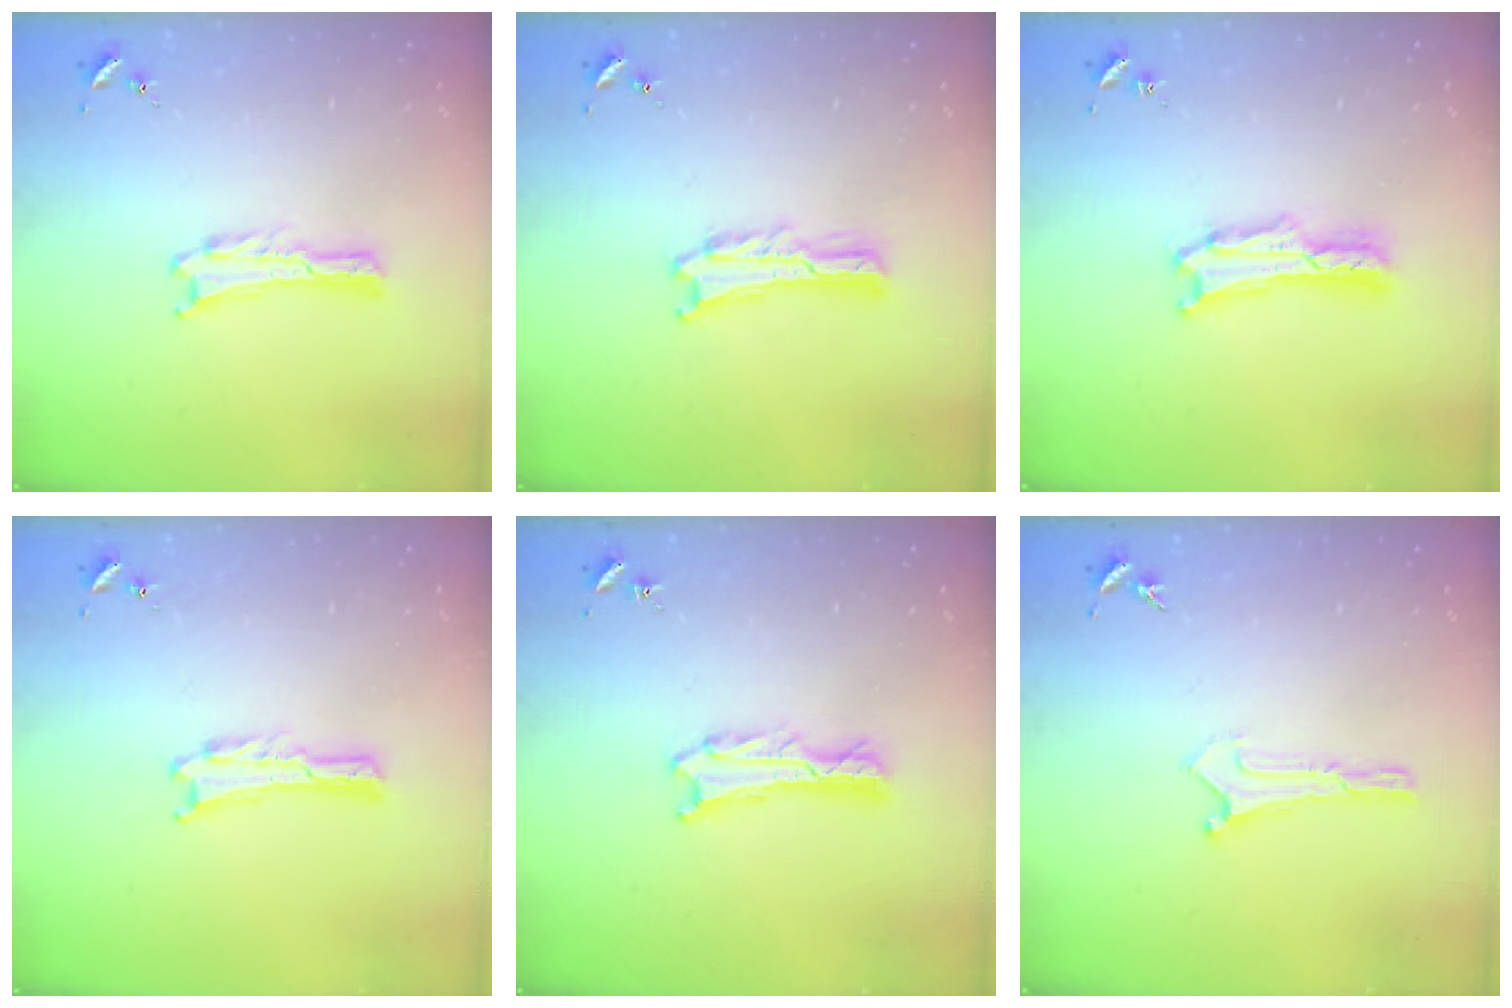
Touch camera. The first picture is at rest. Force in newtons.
{"total": 1.0, "press": 1.0, "slide": 0.2}
{"total": 1.4, "press": 1.3, "slide": 0.2}
{"total": 0.0}
{"total": 0.9, "press": 0.9, "slide": 0.1}
{"total": 0.0}